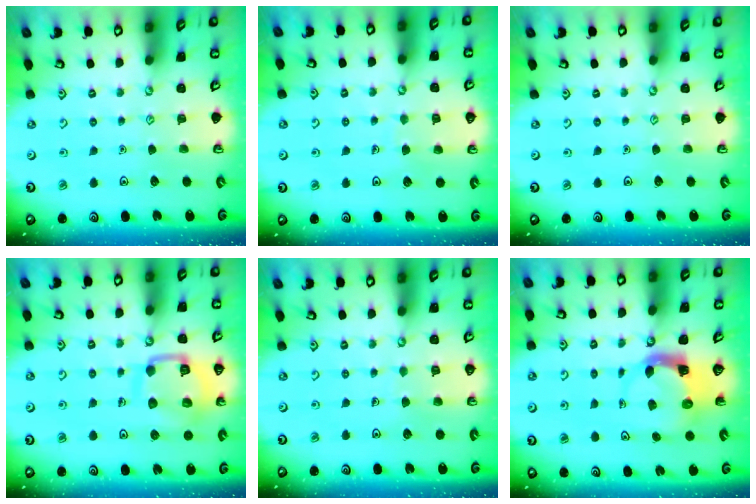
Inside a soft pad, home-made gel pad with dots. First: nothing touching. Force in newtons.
{"total": 4.3, "press": 4.3, "slide": 0.4}
{"total": 0.0}
{"total": 12.4, "press": 12.3, "slide": 1.2}
{"total": 4.4, "press": 4.4, "slide": 0.2}
{"total": 5.2, "press": 5.1, "slide": 1.1}